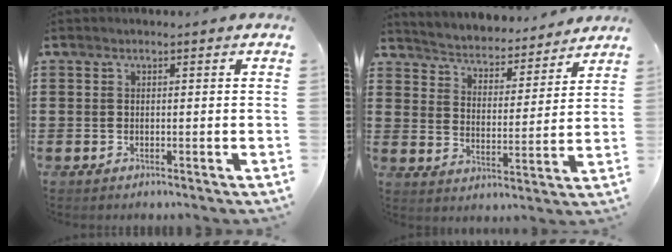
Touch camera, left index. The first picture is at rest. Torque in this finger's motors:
{"motor_torque": [1.24, -0.89, 0.58, 0.13]}